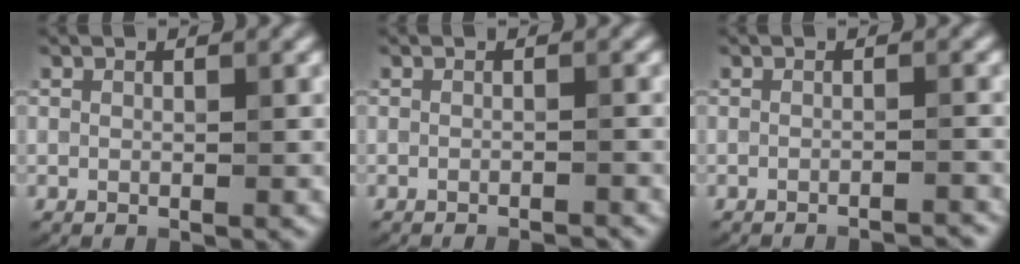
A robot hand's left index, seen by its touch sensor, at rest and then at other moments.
{"total": 2.0, "force": [-1.8, 0.3, 0.9], "torque": [-0.004, -0.003, -0.025]}
{"total": 2.9, "force": [-2.7, 0.4, 1.1], "torque": [-0.005, 0.010, -0.036]}